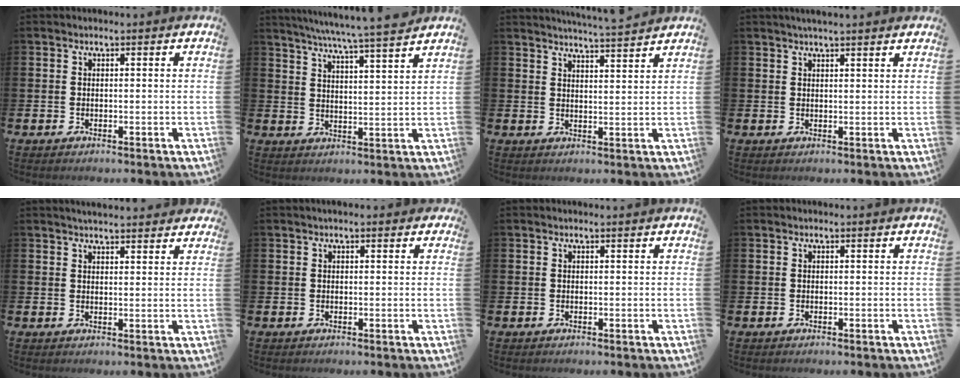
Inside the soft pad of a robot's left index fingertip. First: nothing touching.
{"total": 6.6, "force": [6.2, -0.7, 2.1], "torque": [-0.046, -0.046, 0.105]}
{"total": 4.4, "force": [4.3, -0.8, 0.4], "torque": [-0.013, -0.028, 0.074]}
{"total": 2.3, "force": [2.2, -0.2, 0.6], "torque": [-0.003, -0.009, 0.039]}
{"total": 3.2, "force": [3.1, 0.3, 0.4], "torque": [-0.010, -0.013, 0.057]}
{"total": 0.7, "force": [0.5, 0.4, 0.4], "torque": [-0.006, 0.007, 0.007]}
{"total": 0.0}
{"total": 0.0}